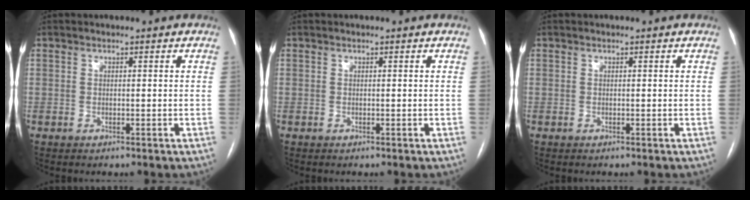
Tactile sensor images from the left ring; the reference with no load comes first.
{"total": 0.0}
{"total": 0.0}